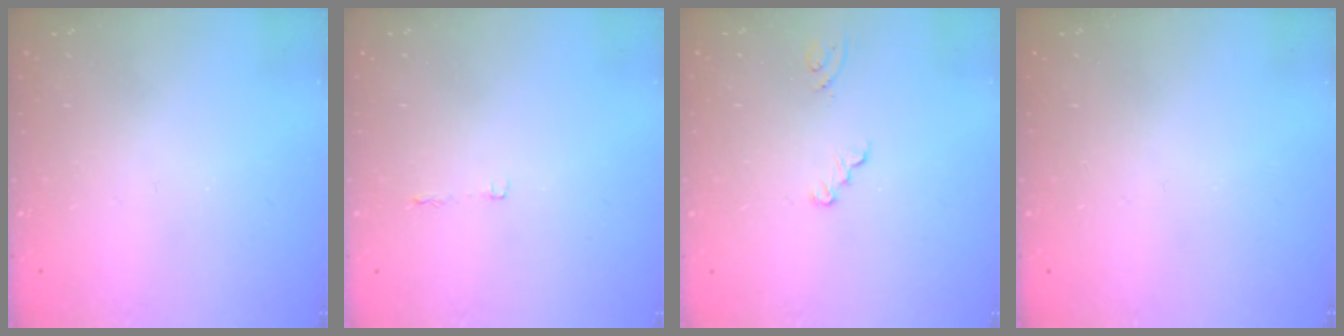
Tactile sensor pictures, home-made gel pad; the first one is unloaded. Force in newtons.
{"total": 2.5, "press": 2.4, "slide": 0.4}
{"total": 2.1, "press": 2.1, "slide": 0.2}
{"total": 0.0}